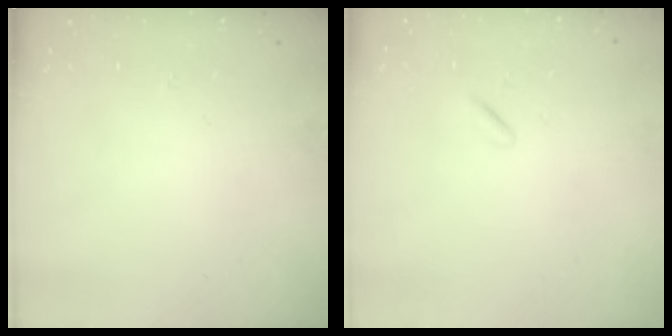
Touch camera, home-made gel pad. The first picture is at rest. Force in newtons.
{"total": 0.5, "press": 0.3, "slide": 0.4}